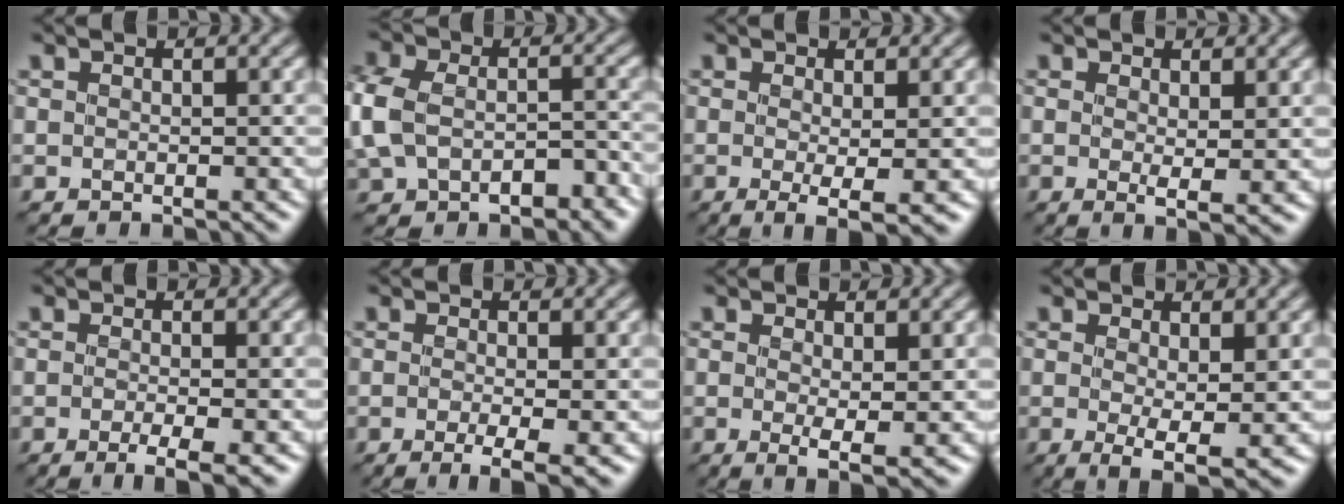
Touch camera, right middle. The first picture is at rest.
{"total": 7.5, "force": [-1.6, 5.2, 5.2], "torque": [-0.107, 0.001, -0.033]}
{"total": 3.1, "force": [-0.3, 0.6, 3.0], "torque": [-0.057, -0.010, -0.004]}
{"total": 2.2, "force": [0.5, 0.5, 2.1], "torque": [-0.037, -0.005, 0.009]}
{"total": 3.0, "force": [-1.2, 0.6, 2.7], "torque": [-0.049, -0.004, -0.023]}
{"total": 3.4, "force": [-1.0, 0.8, 3.2], "torque": [-0.060, -0.008, -0.017]}
{"total": 2.8, "force": [0.2, 0.6, 2.7], "torque": [-0.050, -0.007, 0.003]}
{"total": 4.1, "force": [0.0, 1.3, 3.9], "torque": [-0.072, -0.010, 0.000]}